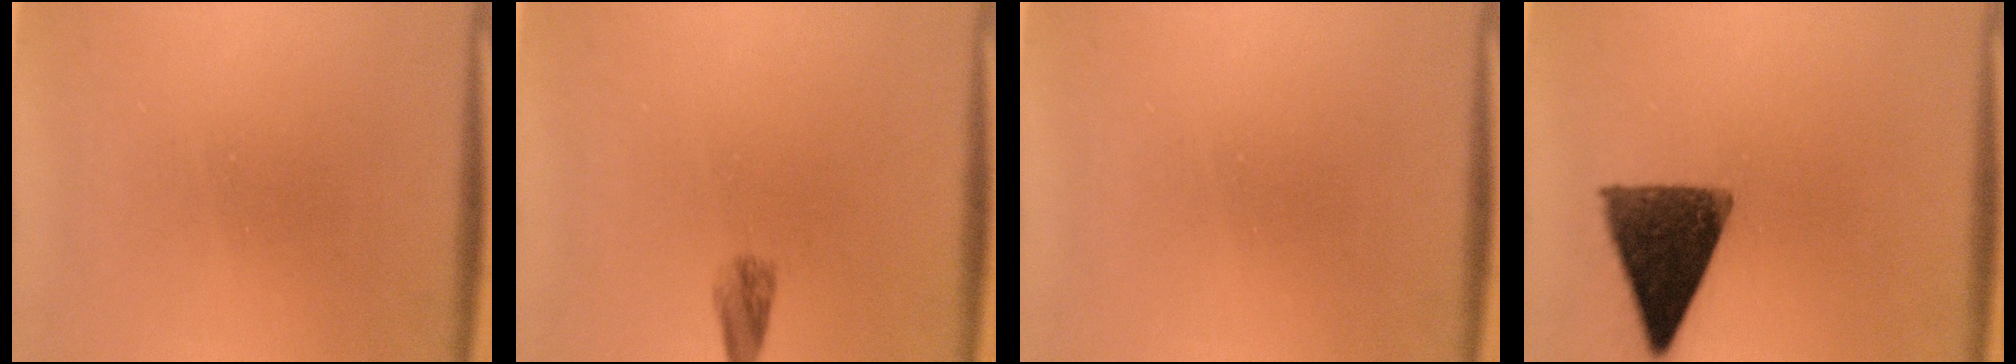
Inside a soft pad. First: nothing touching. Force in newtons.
{"total": 1.8}
{"total": 0.0}
{"total": 12.4}